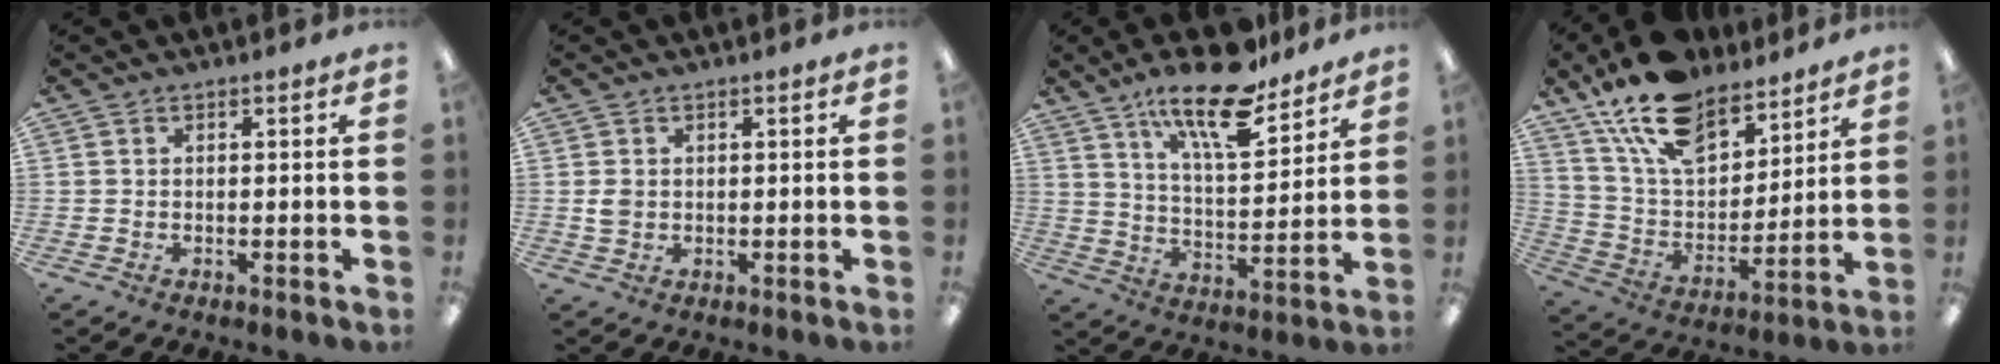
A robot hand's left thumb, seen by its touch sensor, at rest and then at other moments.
{"total": 2.3, "force": [0.5, 1.9, 1.2], "torque": [-0.016, 0.001, 0.007]}
{"total": 17.2, "force": [13.0, 5.3, 10.0], "torque": [-0.171, -0.071, 0.217]}
{"total": 19.1, "force": [14.2, 9.2, 8.9], "torque": [-0.181, -0.071, 0.259]}